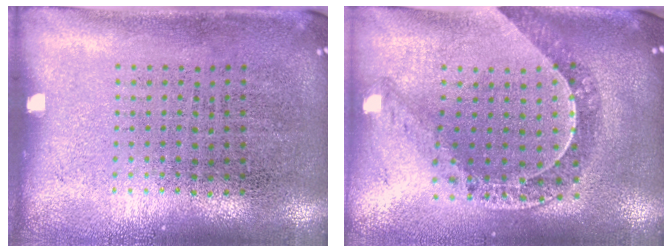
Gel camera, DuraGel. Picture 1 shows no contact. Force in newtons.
{"total": 1.1, "press": 1.1, "slide": 0.2}